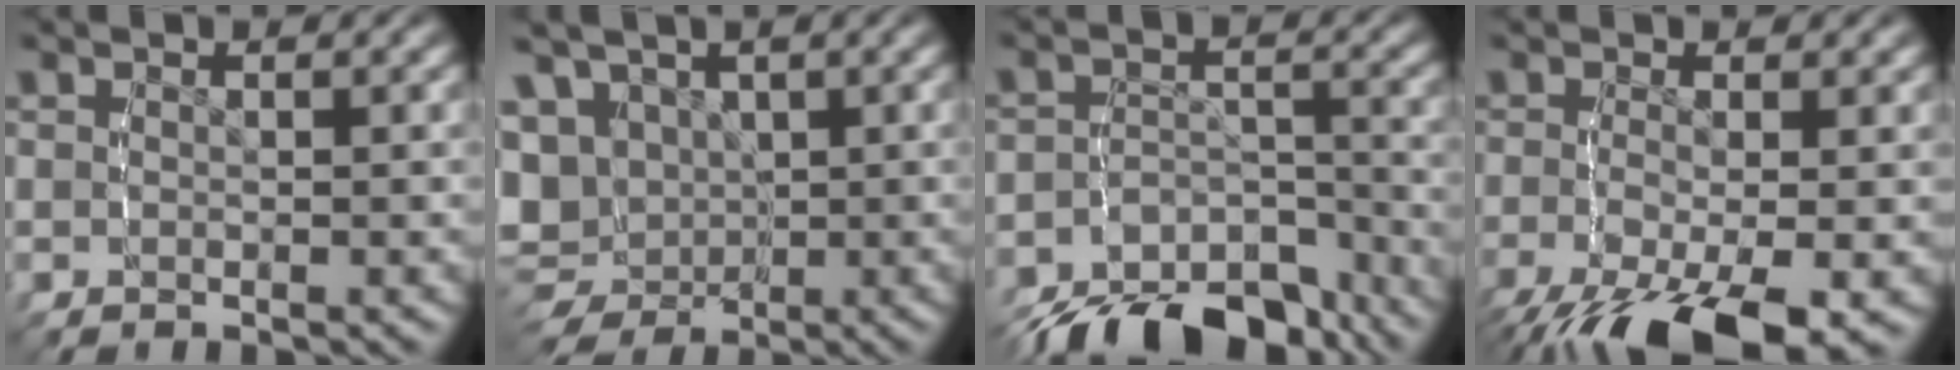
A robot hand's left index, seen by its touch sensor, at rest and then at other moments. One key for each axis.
{"total": 9.8, "fx": -0.3, "fy": 9.0, "fz": 3.9, "tx": -0.121, "ty": -0.049, "tz": 0.009}
{"total": 9.3, "fx": -8.0, "fy": 3.3, "fz": 3.4, "tx": -0.030, "ty": -0.010, "tz": -0.128}
{"total": 7.1, "fx": -4.0, "fy": 2.6, "fz": 5.2, "tx": -0.120, "ty": -0.039, "tz": -0.044}